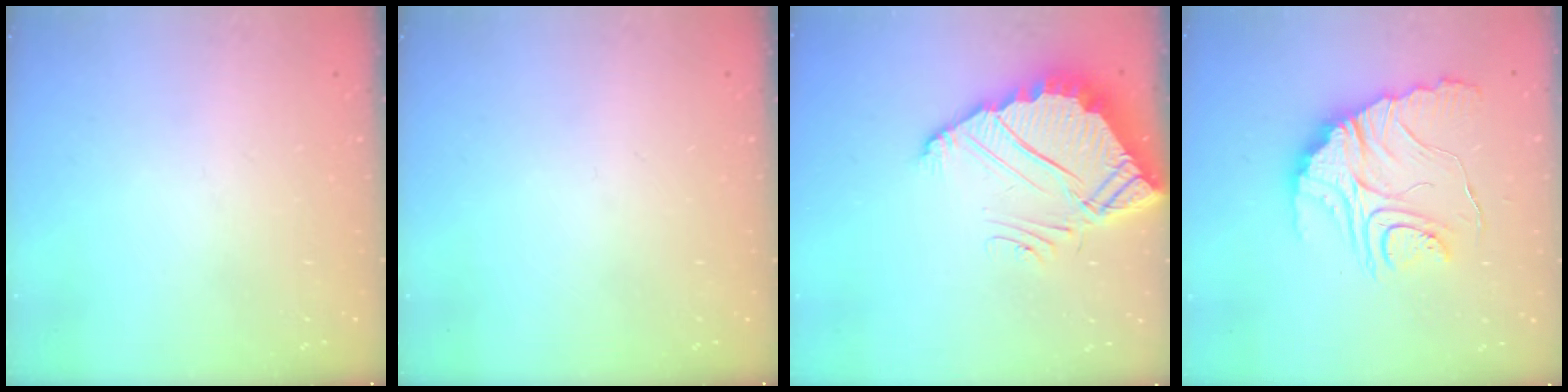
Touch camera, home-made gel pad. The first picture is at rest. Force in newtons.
{"total": 0.0}
{"total": 8.3, "press": 8.3, "slide": 0.6}
{"total": 15.7, "press": 15.7, "slide": 1.1}